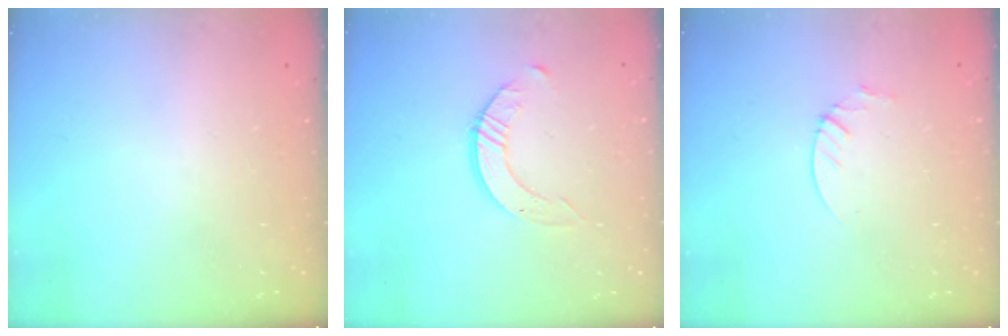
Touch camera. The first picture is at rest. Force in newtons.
{"total": 2.5, "press": 2.5, "slide": 0.3}
{"total": 2.1, "press": 2.1, "slide": 0.2}